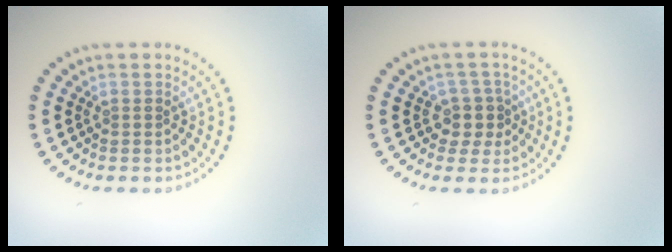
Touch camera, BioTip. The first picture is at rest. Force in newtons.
{"total": 2.5, "press": 2.0, "slide": 1.4}